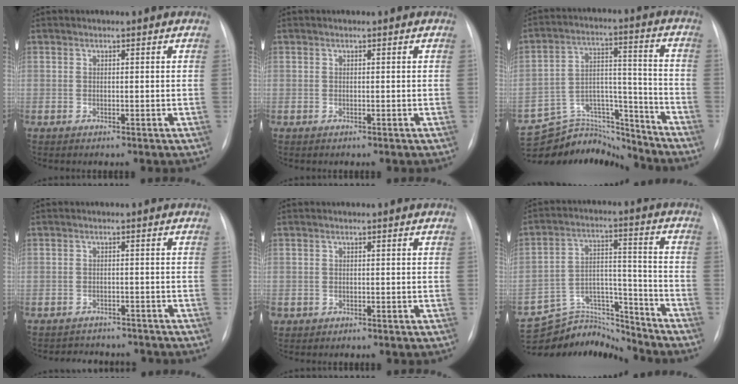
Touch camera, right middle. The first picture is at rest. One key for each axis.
{"total": 0.0}
{"total": 13.6, "fx": -13.3, "fy": 2.8, "fz": 0.0, "tx": 0.009, "ty": 0.059, "tz": -0.219}
{"total": 7.1, "fx": -6.6, "fy": 2.4, "fz": 0.8, "tx": -0.010, "ty": 0.010, "tz": -0.077}
{"total": 0.9, "fx": -0.3, "fy": 0.8, "fz": 0.2, "tx": -0.003, "ty": 0.005, "tz": 0.000}
{"total": 11.3, "fx": -11.1, "fy": 1.8, "fz": -0.8, "tx": 0.020, "ty": 0.055, "tz": -0.191}